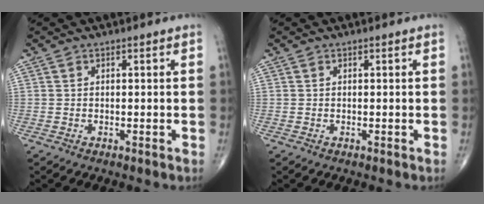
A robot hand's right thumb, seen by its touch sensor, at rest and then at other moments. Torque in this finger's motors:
{"motor_torque": [0.01, 0.00, -0.01, 0.01, 0.01]}